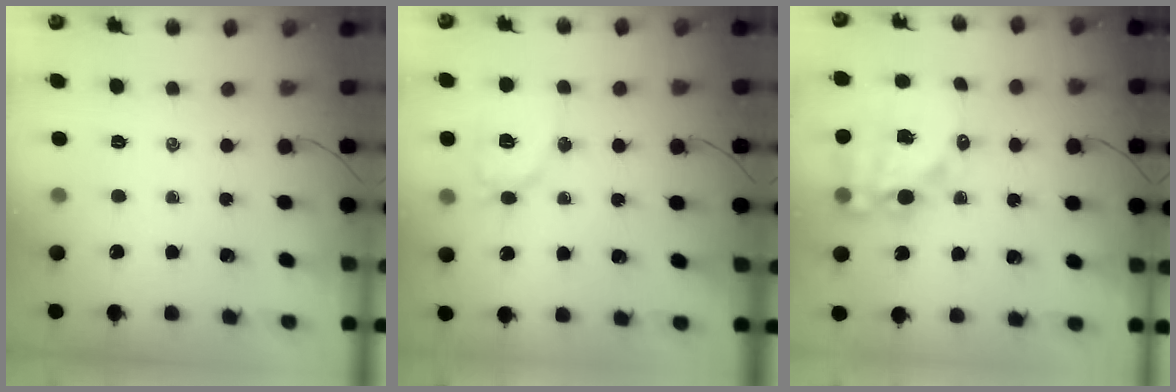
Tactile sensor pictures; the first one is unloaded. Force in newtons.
{"total": 11.1, "press": 11.1, "slide": 1.2}
{"total": 15.3, "press": 14.9, "slide": 3.6}